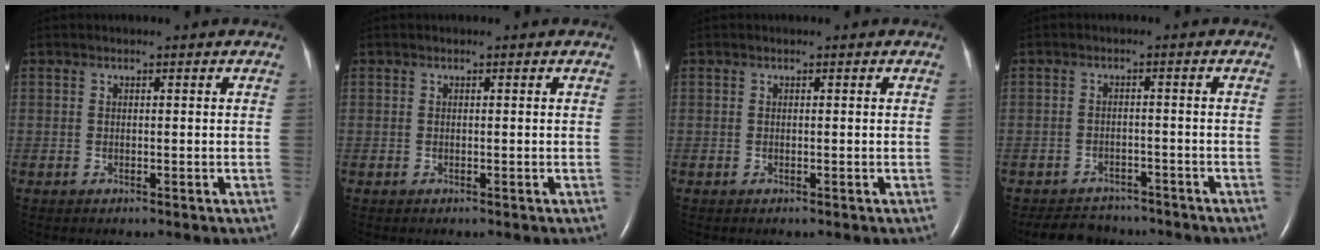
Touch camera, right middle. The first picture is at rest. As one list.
[{"total": 0.0}, {"total": 0.0}, {"total": 6.3, "force": [-5.7, 2.5, 0.9], "torque": [-0.015, -0.003, -0.081]}]